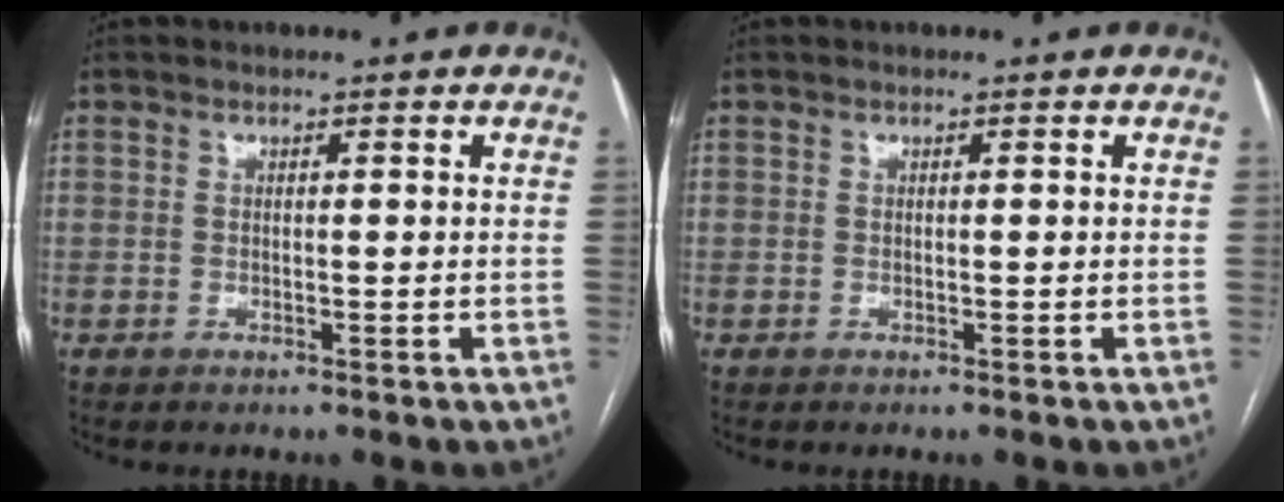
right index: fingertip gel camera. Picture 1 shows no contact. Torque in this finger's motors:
{"motor_torque": [0.00, 0.00, 0.00, 0.00]}